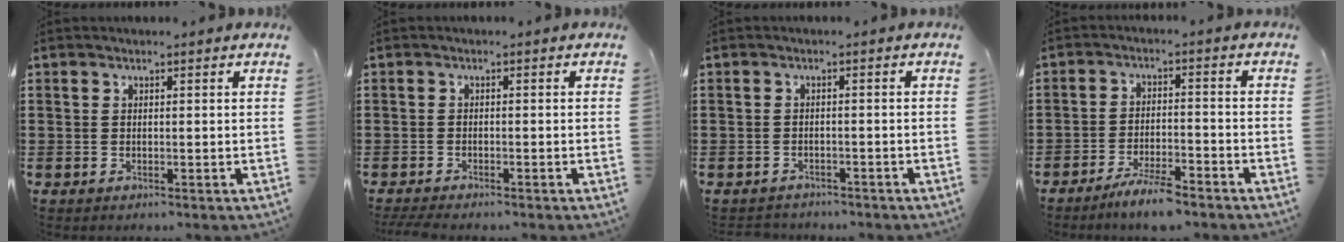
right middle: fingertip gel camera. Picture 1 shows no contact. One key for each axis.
{"total": 1.6, "fx": -1.5, "fy": 0.1, "fz": 0.4, "tx": -0.019, "ty": -0.006, "tz": -0.033}
{"total": 1.4, "fx": -1.4, "fy": 0.3, "fz": -0.1, "tx": -0.004, "ty": -0.002, "tz": -0.031}
{"total": 4.8, "fx": -4.2, "fy": 0.4, "fz": 2.3, "tx": -0.050, "ty": -0.003, "tz": -0.081}